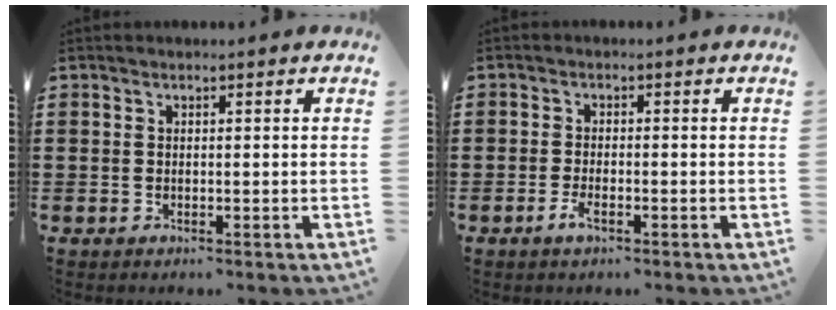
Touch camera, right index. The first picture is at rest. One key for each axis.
{"total": 2.4, "fx": -1.3, "fy": 0.5, "fz": 1.9, "tx": -0.049, "ty": -0.009, "tz": -0.027}